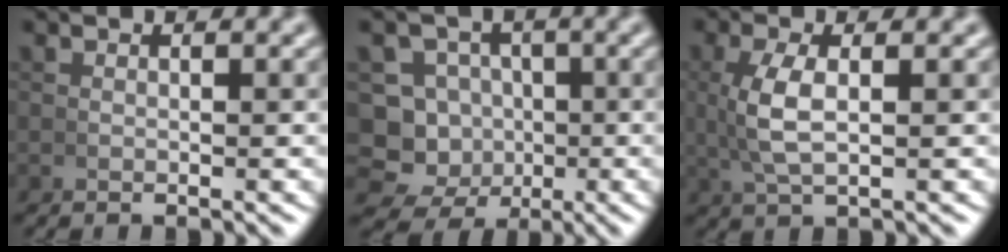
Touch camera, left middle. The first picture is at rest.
{"total": 12.0, "force": [-1.8, 11.1, 4.4], "torque": [-0.107, -0.050, -0.032]}
{"total": 3.4, "force": [0.4, 1.0, 3.2], "torque": [-0.074, 0.002, 0.015]}